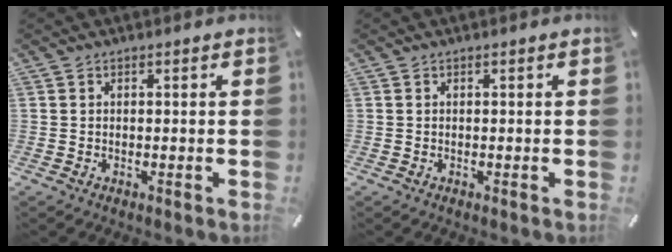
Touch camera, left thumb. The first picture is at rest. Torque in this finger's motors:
{"motor_torque": [-0.01, -0.04, 0.00, 0.02, 0.00]}